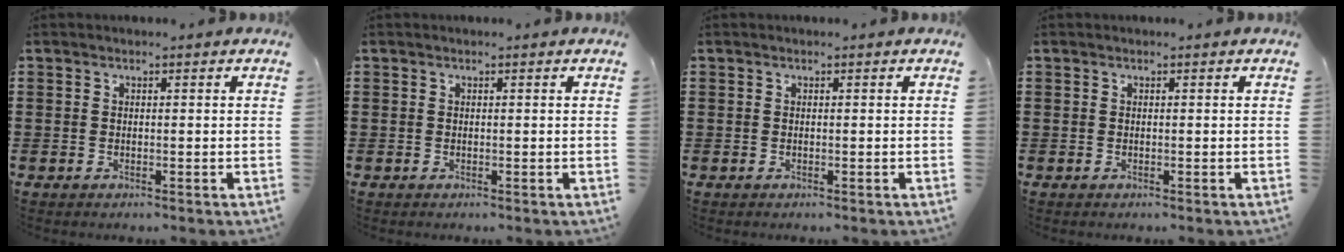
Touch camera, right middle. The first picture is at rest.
{"total": 0.0}
{"total": 0.0}
{"total": 0.0}